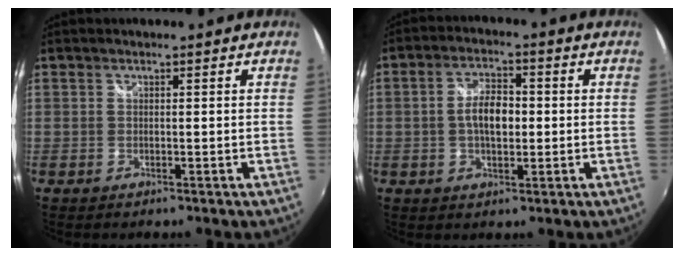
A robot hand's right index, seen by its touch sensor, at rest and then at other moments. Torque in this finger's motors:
{"motor_torque": [0.88, 0.28, 0.48, 0.13]}